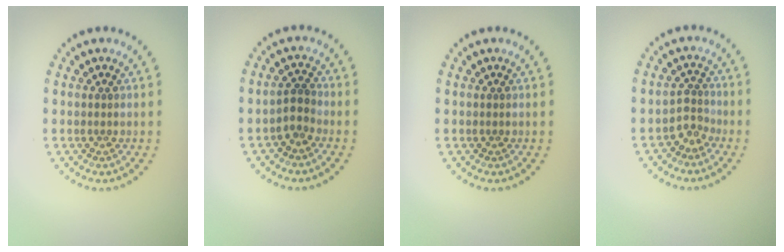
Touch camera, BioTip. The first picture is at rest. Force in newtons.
{"total": 1.8, "press": 1.4, "slide": 1.1}
{"total": 0.0}
{"total": 1.7, "press": 1.2, "slide": 1.3}